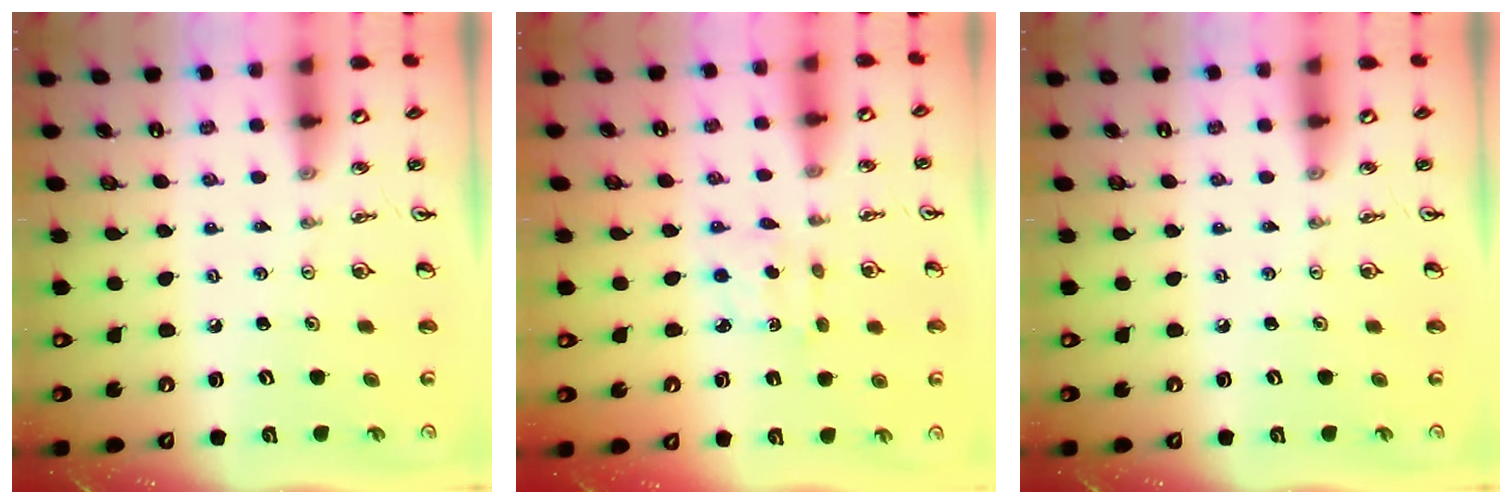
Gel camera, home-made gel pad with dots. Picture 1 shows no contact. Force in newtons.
{"total": 2.7, "press": 2.6, "slide": 0.6}
{"total": 0.0}